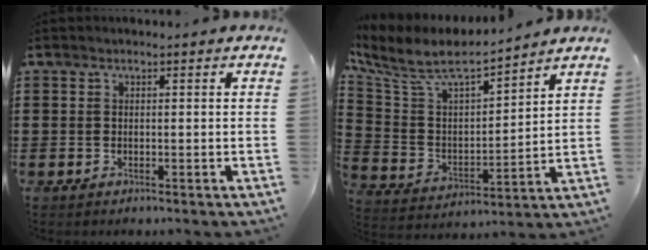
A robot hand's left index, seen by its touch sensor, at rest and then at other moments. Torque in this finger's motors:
{"motor_torque": [1.95, -0.19, 0.33, 0.21]}